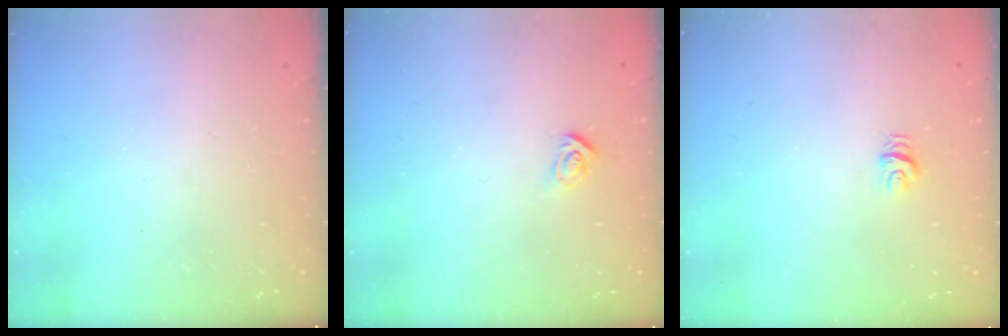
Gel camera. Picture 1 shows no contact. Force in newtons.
{"total": 2.6, "press": 2.6, "slide": 0.3}
{"total": 5.0, "press": 5.0, "slide": 0.5}